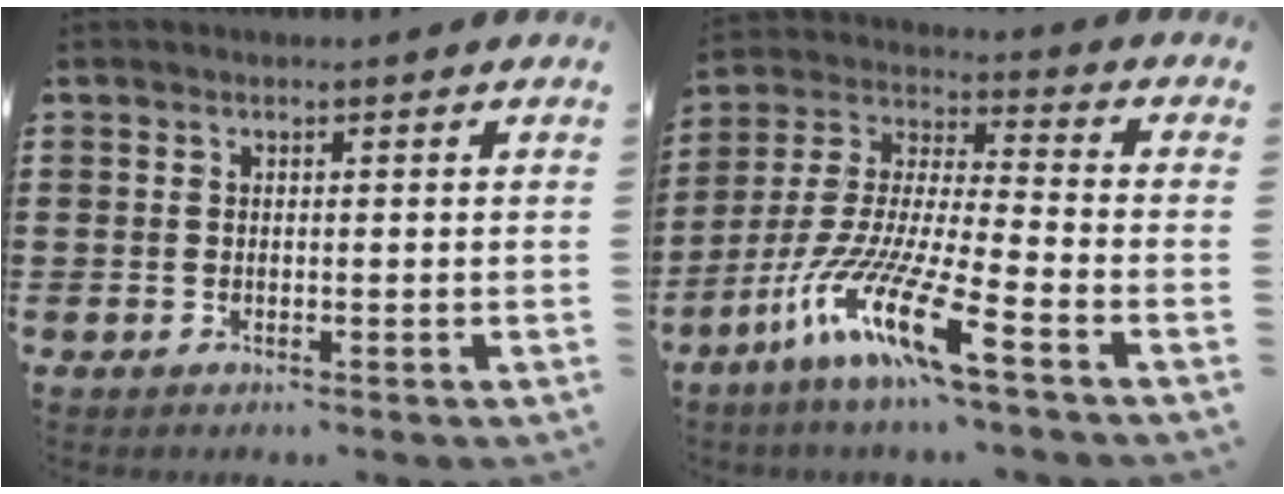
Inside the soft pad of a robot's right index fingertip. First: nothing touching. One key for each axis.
{"total": 13.1, "fx": -8.9, "fy": 0.7, "fz": 9.6, "tx": -0.218, "ty": -0.012, "tz": -0.178}